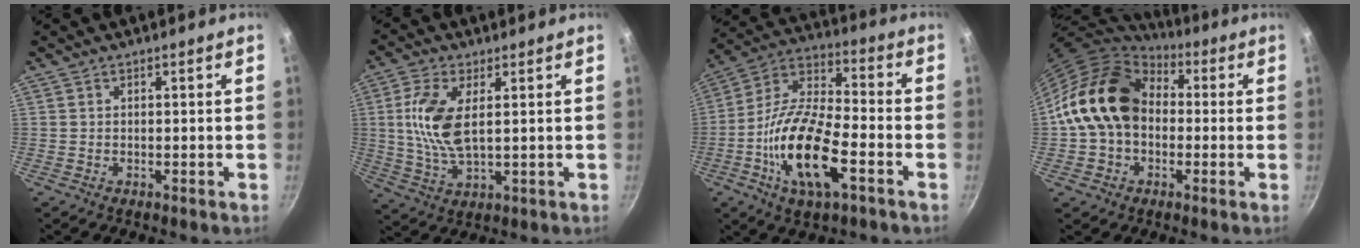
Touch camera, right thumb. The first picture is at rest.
{"total": 10.2, "force": [1.9, 4.6, 8.9], "torque": [-0.184, -0.004, 0.040]}
{"total": 18.6, "force": [-6.4, 7.4, 15.9], "torque": [-0.298, 0.031, -0.135]}
{"total": 16.8, "force": [1.0, 12.7, 10.9], "torque": [-0.164, 0.036, 0.005]}